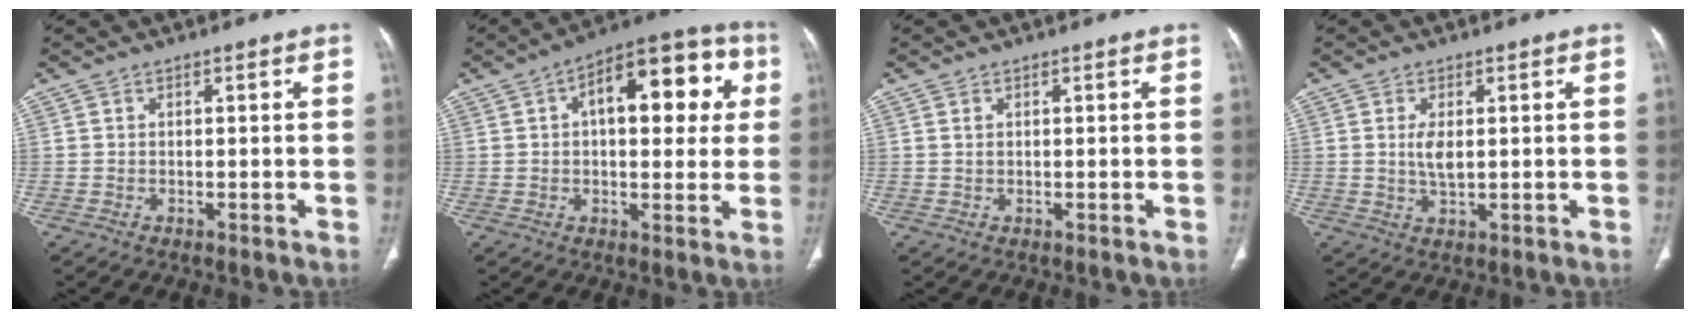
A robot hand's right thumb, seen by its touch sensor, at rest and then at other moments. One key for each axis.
{"total": 18.8, "fx": 4.8, "fy": 9.2, "fz": 15.6, "tx": -0.169, "ty": 0.027, "tz": 0.057}
{"total": 0.8, "fx": 0.4, "fy": 0.4, "fz": 0.6, "tx": -0.016, "ty": 0.003, "tz": 0.009}
{"total": 3.7, "fx": 0.6, "fy": 1.6, "fz": 3.3, "tx": -0.067, "ty": -0.008, "tz": 0.014}